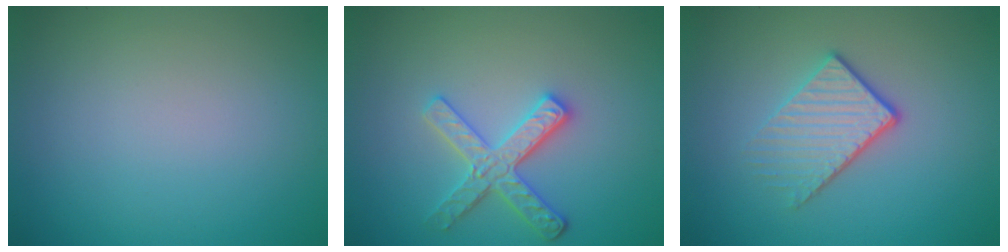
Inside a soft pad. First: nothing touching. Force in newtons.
{"total": 3.4, "press": 3.1, "slide": 1.3}
{"total": 3.5, "press": 2.6, "slide": 2.3}